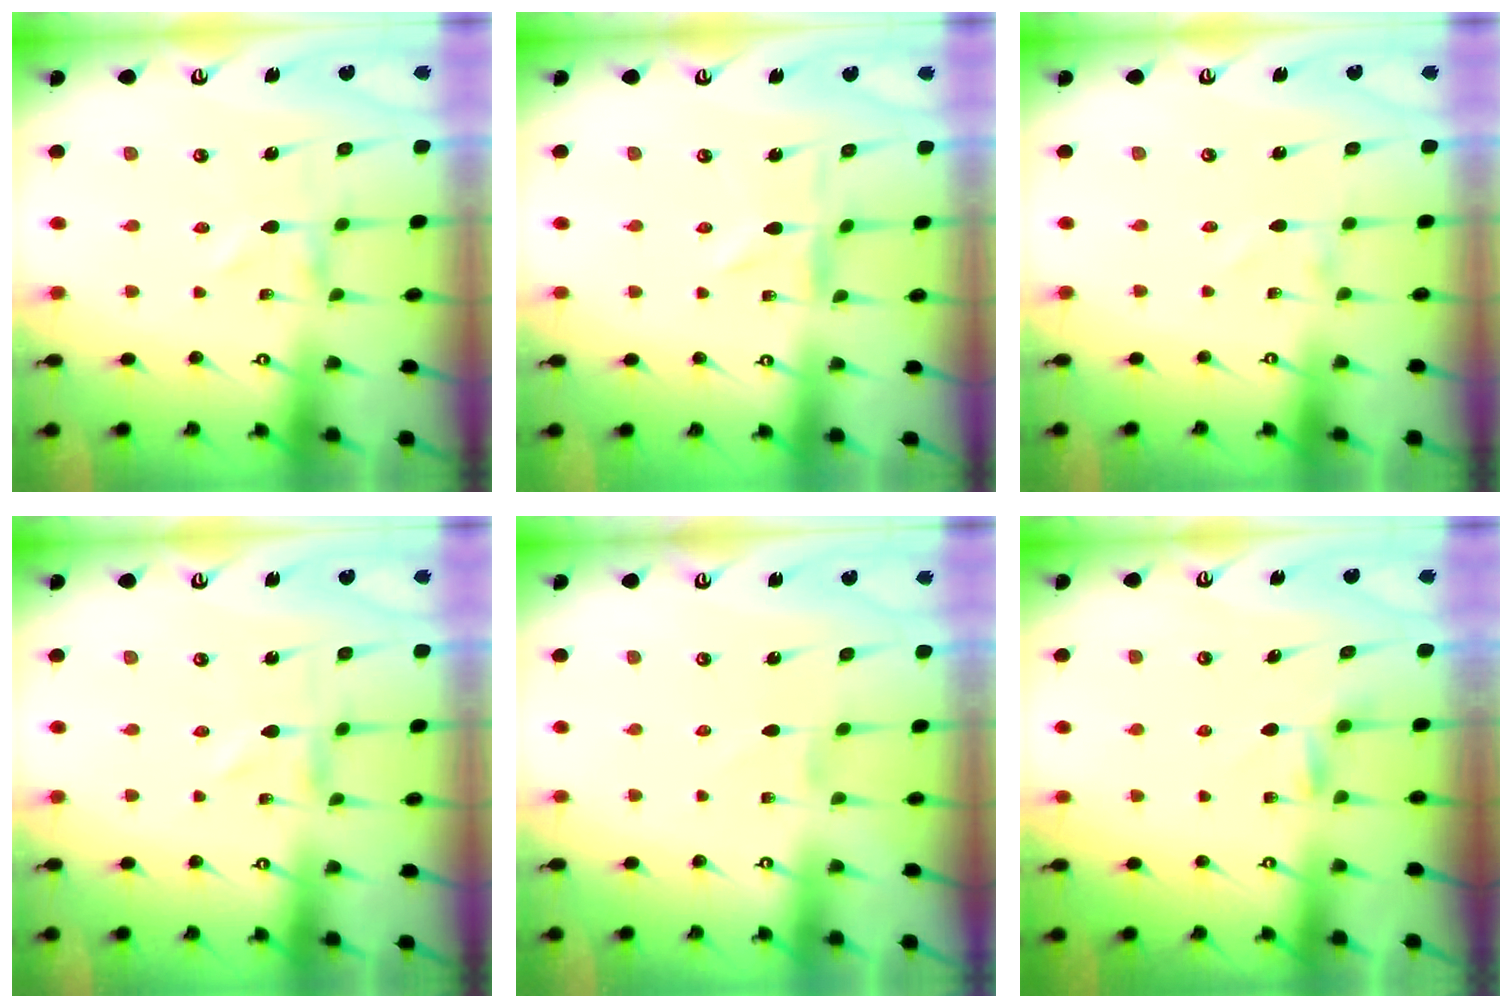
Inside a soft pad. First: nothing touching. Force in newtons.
{"total": 0.7, "press": 0.7, "slide": 0.2}
{"total": 1.3, "press": 1.3, "slide": 0.0}
{"total": 0.0}
{"total": 0.0}
{"total": 3.9, "press": 3.8, "slide": 0.4}